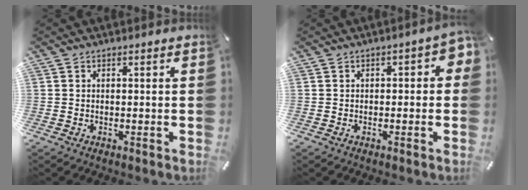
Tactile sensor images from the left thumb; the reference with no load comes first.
{"total": 3.0, "force": [-0.8, 1.7, 2.3], "torque": [-0.033, 0.009, -0.018]}